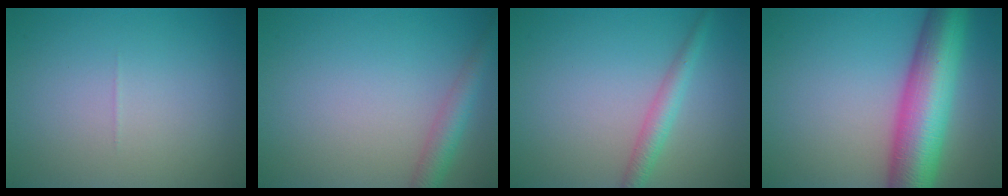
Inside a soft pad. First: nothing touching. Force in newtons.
{"total": 2.9, "press": 2.9, "slide": 0.1}
{"total": 2.2, "press": 2.2, "slide": 0.2}
{"total": 11.0, "press": 11.0, "slide": 0.3}